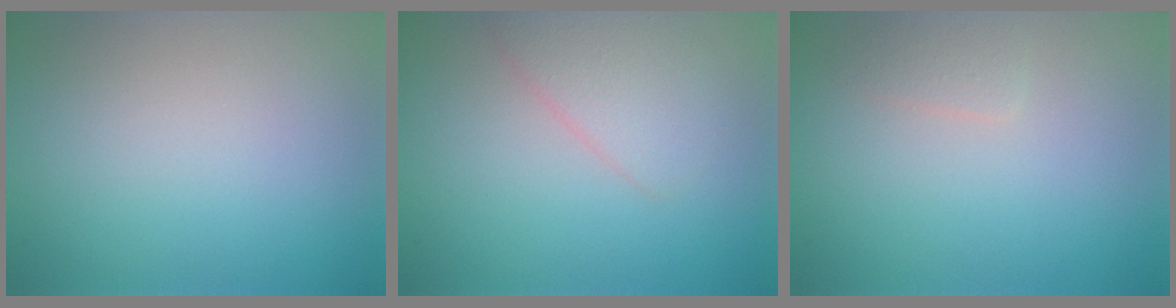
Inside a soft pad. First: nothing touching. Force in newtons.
{"total": 2.3, "press": 2.3, "slide": 0.0}
{"total": 1.0, "press": 1.0, "slide": 0.1}